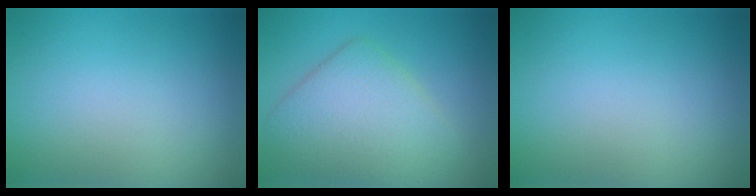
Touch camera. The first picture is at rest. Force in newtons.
{"total": 6.1, "press": 6.1, "slide": 0.4}
{"total": 0.0}